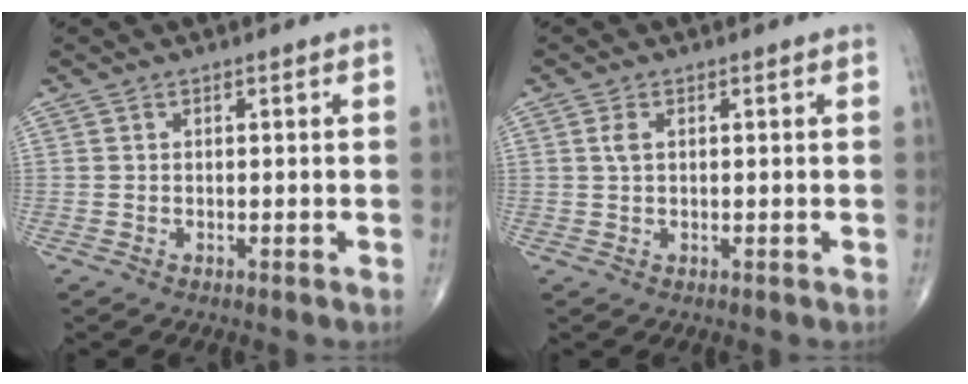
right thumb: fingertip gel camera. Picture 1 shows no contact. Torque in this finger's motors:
{"motor_torque": [-0.10, 0.04, 0.12, 0.05, 0.00]}